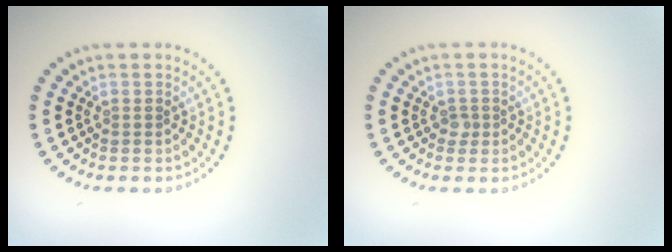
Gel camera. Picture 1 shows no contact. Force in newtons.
{"total": 0.8, "press": 0.6, "slide": 0.5}